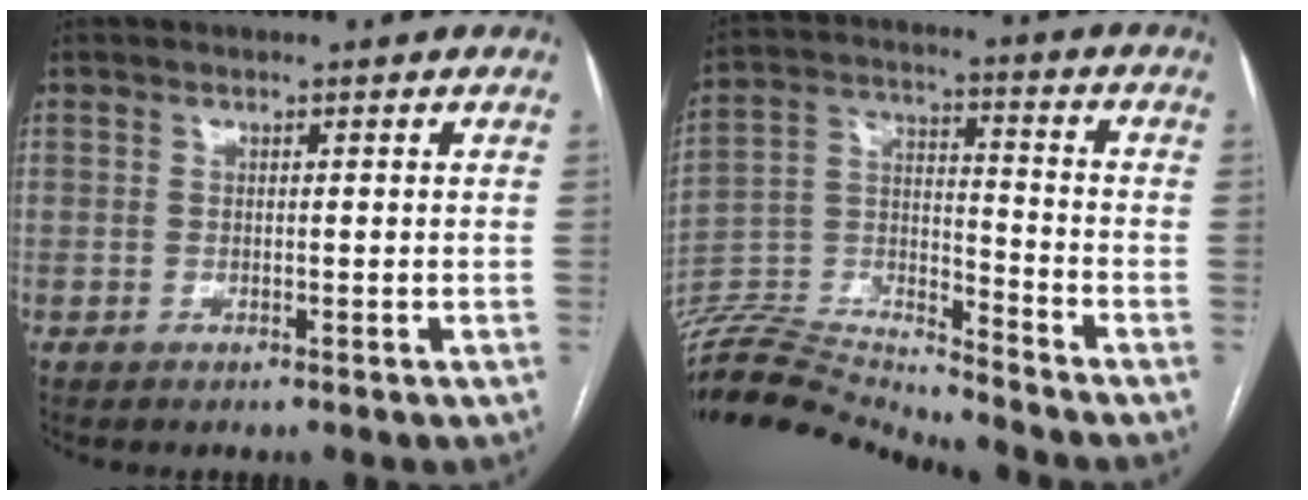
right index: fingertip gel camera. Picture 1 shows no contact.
{"total": 16.2, "force": [-16.1, -0.2, 2.0], "torque": [-0.042, 0.040, -0.289]}